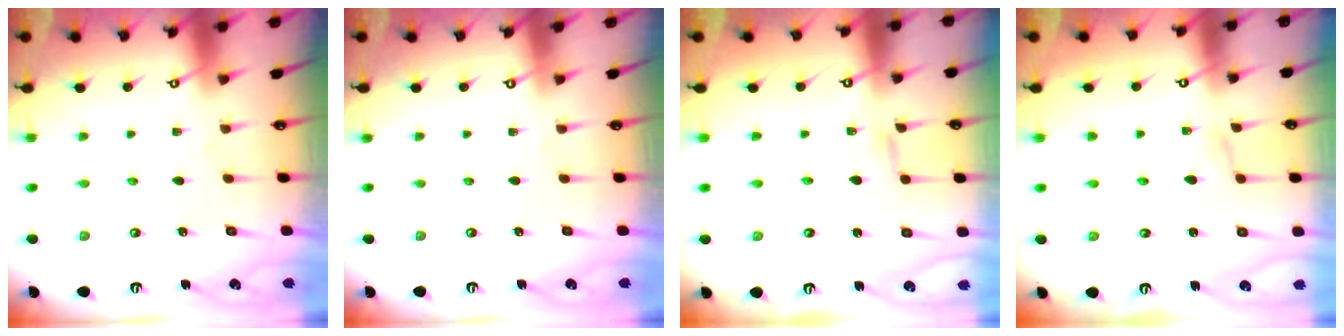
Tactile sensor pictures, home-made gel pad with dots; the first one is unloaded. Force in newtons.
{"total": 0.6, "press": 0.5, "slide": 0.4}
{"total": 3.4, "press": 3.4, "slide": 0.1}
{"total": 2.4, "press": 2.4, "slide": 0.2}